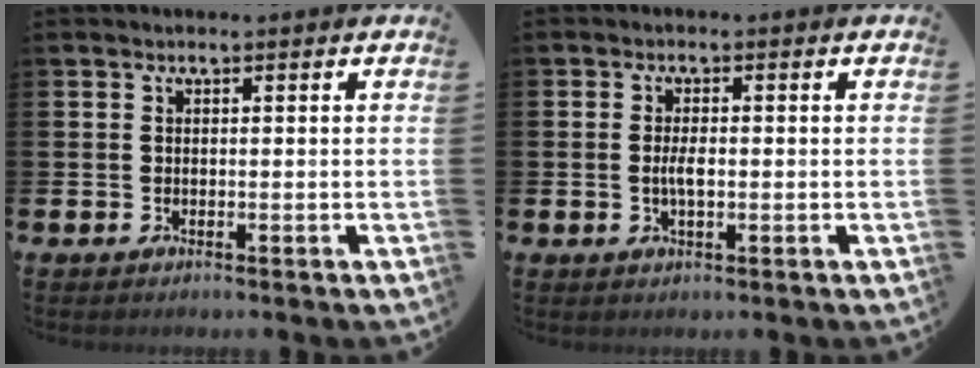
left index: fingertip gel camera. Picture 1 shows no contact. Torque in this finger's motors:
{"motor_torque": [0.54, 0.32, 0.08, 0.10]}